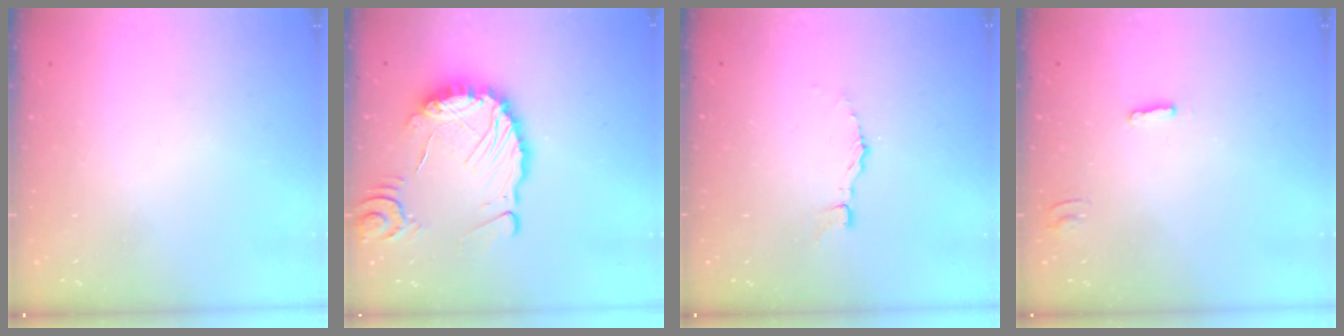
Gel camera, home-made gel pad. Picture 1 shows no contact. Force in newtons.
{"total": 11.8, "press": 11.7, "slide": 1.3}
{"total": 3.1, "press": 3.1, "slide": 0.2}
{"total": 1.8, "press": 1.8, "slide": 0.2}